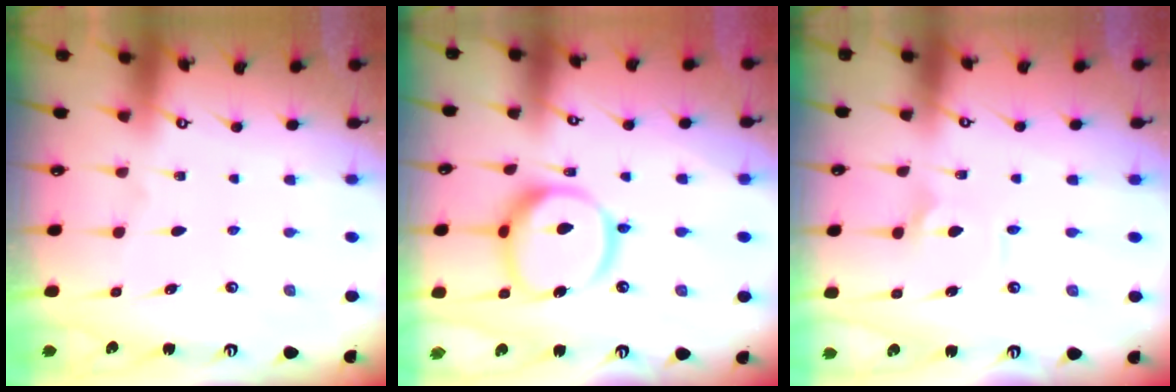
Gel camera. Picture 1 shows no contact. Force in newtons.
{"total": 16.6, "press": 16.5, "slide": 1.7}
{"total": 2.3, "press": 2.3, "slide": 0.1}